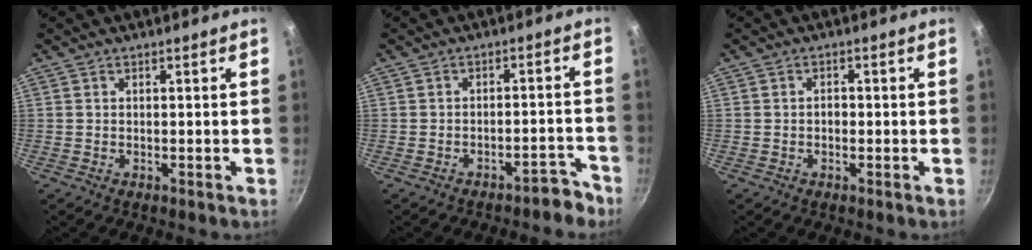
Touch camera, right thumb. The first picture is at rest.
{"total": 4.4, "force": [-3.7, 1.7, 1.8], "torque": [-0.014, 0.051, -0.045]}
{"total": 1.5, "force": [-0.2, 1.0, 1.1], "torque": [-0.013, 0.005, -0.005]}